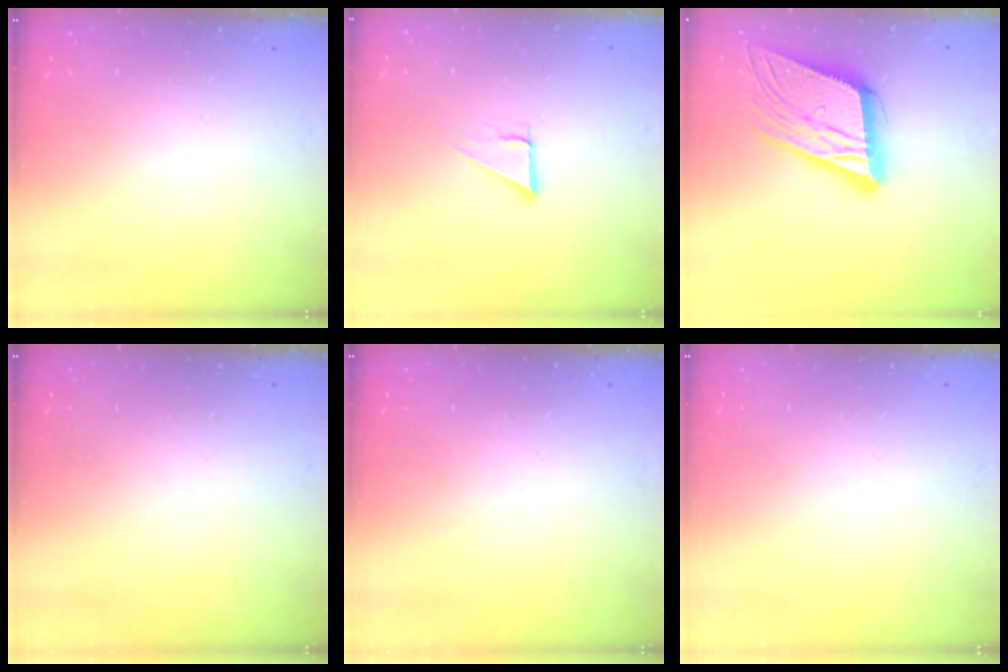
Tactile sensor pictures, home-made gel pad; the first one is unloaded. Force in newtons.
{"total": 3.7, "press": 3.7, "slide": 0.2}
{"total": 18.8, "press": 18.5, "slide": 3.5}
{"total": 0.0}
{"total": 0.0}
{"total": 0.0}